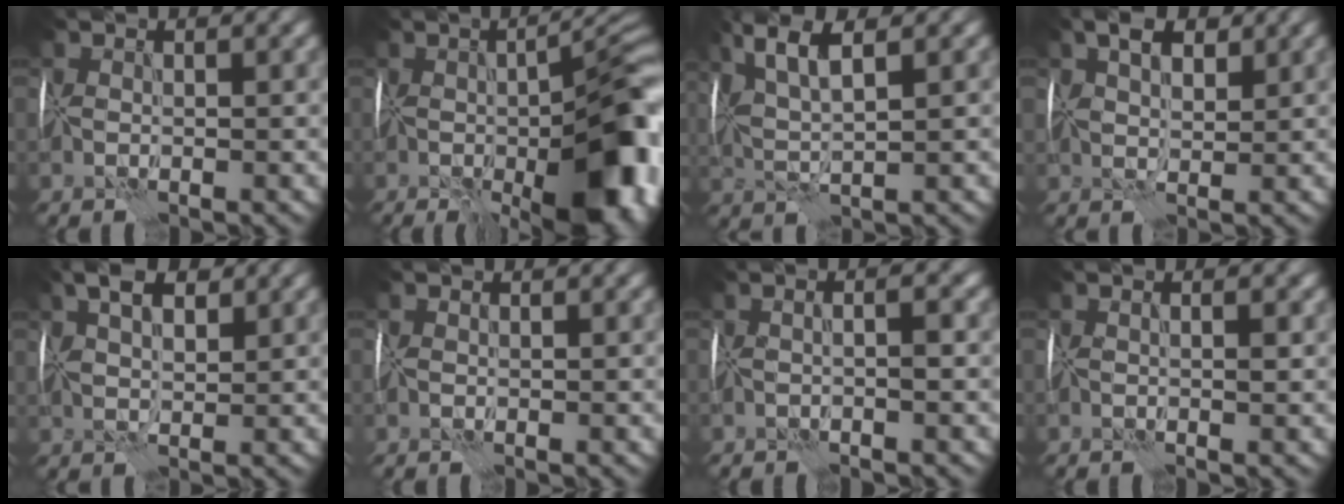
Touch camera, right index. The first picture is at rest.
{"total": 14.8, "force": [-2.7, 5.4, 13.5], "torque": [-0.165, -0.019, -0.034]}
{"total": 5.4, "force": [2.4, 1.4, 4.6], "torque": [-0.096, 0.007, 0.046]}
{"total": 3.4, "force": [1.7, 1.9, 2.2], "torque": [-0.036, -0.001, 0.024]}
{"total": 4.0, "force": [1.9, 2.0, 3.0], "torque": [-0.051, 0.005, 0.025]}
{"total": 0.0}
{"total": 1.4, "force": [-0.6, -0.1, 1.3], "torque": [-0.005, 0.004, -0.015]}
{"total": 0.9, "force": [-0.2, -0.2, 0.9], "torque": [-0.013, -0.002, -0.005]}